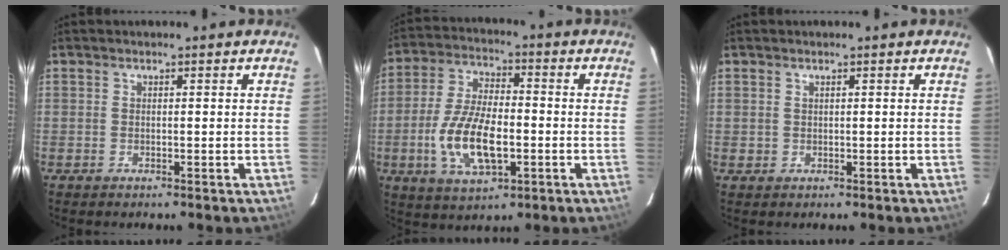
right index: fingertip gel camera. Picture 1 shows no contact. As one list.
[{"total": 13.7, "force": [-3.5, 6.2, 11.7], "torque": [-0.242, -0.003, -0.060]}, {"total": 1.0, "force": [0.3, 1.0, 0.0], "torque": [0.005, 0.004, 0.003]}]